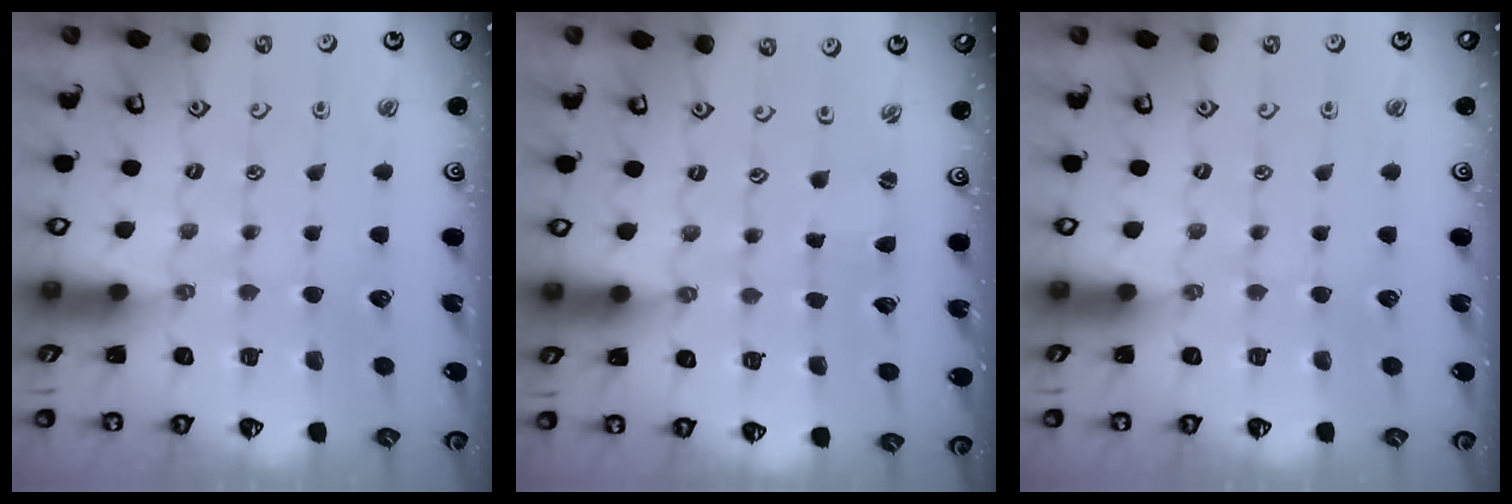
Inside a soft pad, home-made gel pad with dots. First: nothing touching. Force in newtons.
{"total": 0.0}
{"total": 0.0}